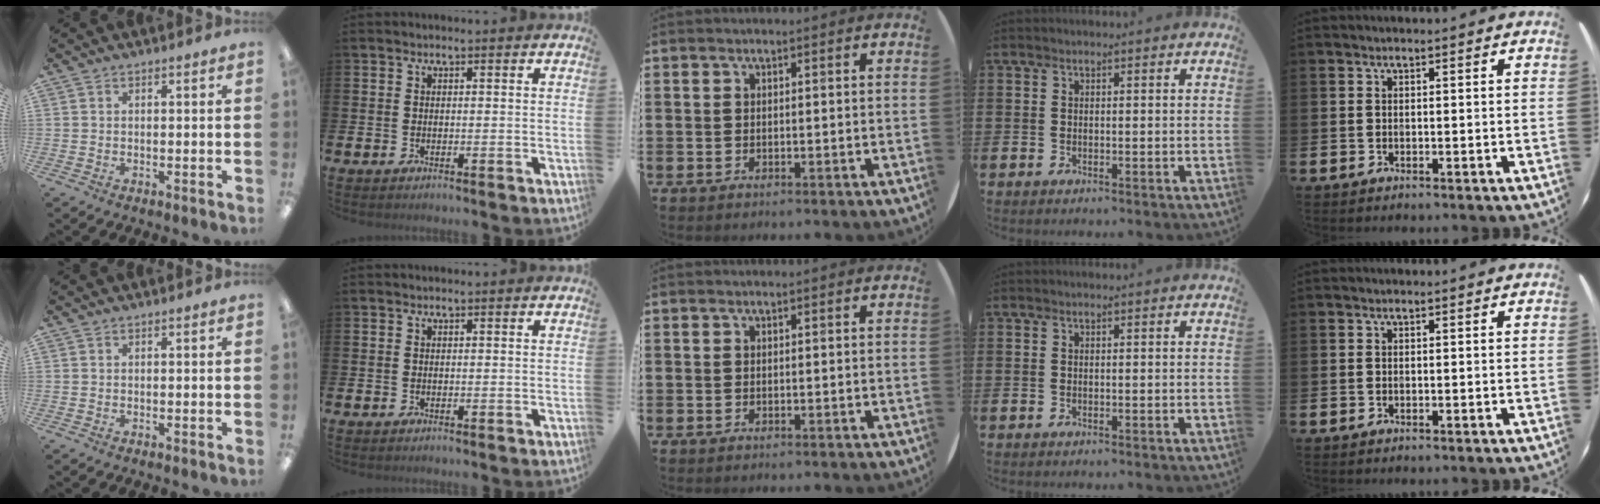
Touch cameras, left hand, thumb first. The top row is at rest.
{}